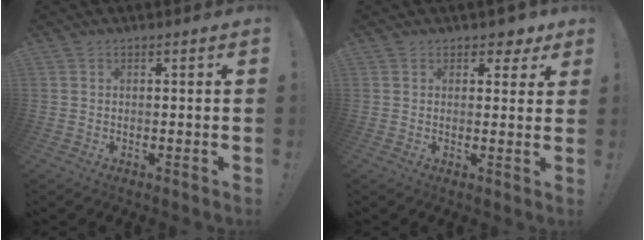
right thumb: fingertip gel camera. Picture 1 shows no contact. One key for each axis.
{"total": 4.2, "fx": 2.9, "fy": 2.7, "fz": 1.5, "tx": 0.002, "ty": -0.023, "tz": 0.046}